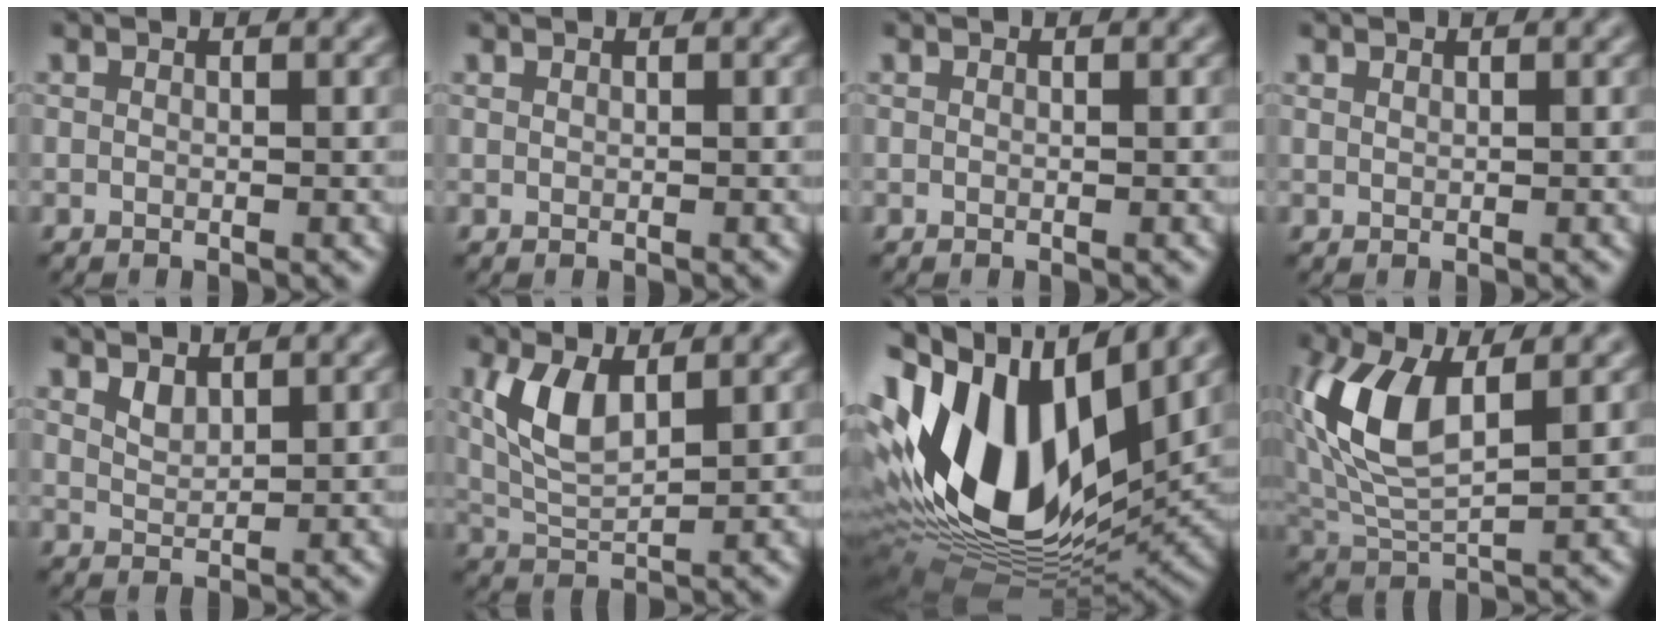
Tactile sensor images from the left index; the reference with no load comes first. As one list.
[{"total": 0.0}, {"total": 0.0}, {"total": 0.0}, {"total": 1.0, "force": [0.7, 0.5, 0.4], "torque": [-0.014, -0.004, 0.023]}, {"total": 4.7, "force": [1.4, 2.3, 3.8], "torque": [-0.096, 0.000, 0.035]}, {"total": 16.3, "force": [1.6, 9.5, 13.2], "torque": [-0.263, 0.008, 0.023]}, {"total": 8.4, "force": [1.6, 4.2, 7.1], "torque": [-0.167, 0.007, 0.031]}]